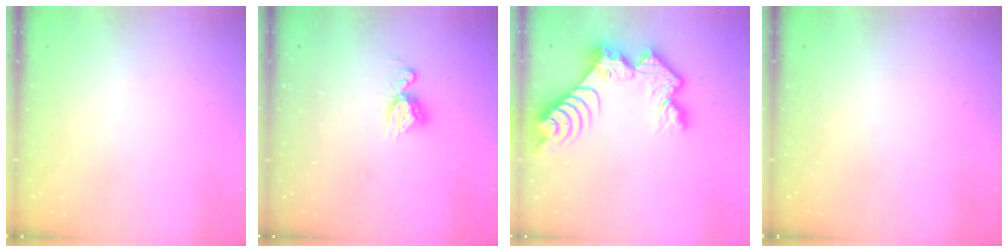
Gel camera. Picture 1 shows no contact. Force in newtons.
{"total": 8.4, "press": 8.4, "slide": 0.7}
{"total": 13.9, "press": 13.9, "slide": 1.0}
{"total": 0.0}